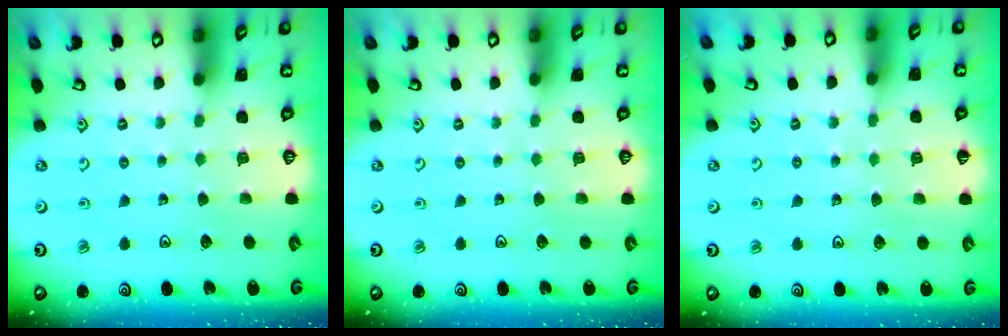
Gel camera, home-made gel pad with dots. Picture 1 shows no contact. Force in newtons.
{"total": 0.0}
{"total": 2.4, "press": 2.4, "slide": 0.5}